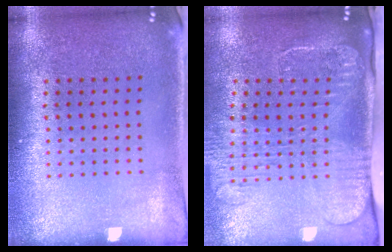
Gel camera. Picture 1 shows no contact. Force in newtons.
{"total": 2.8, "press": 2.1, "slide": 1.8}